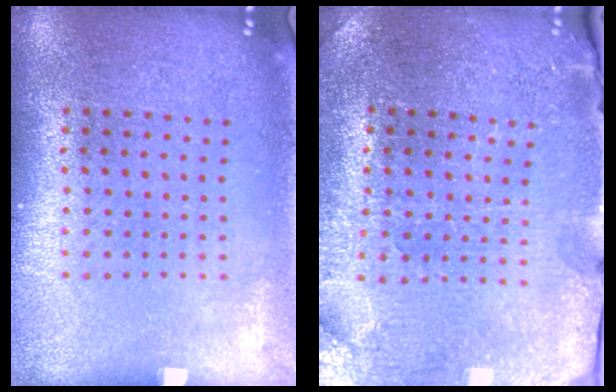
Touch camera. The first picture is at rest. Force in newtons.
{"total": 3.6, "press": 3.6, "slide": 0.4}